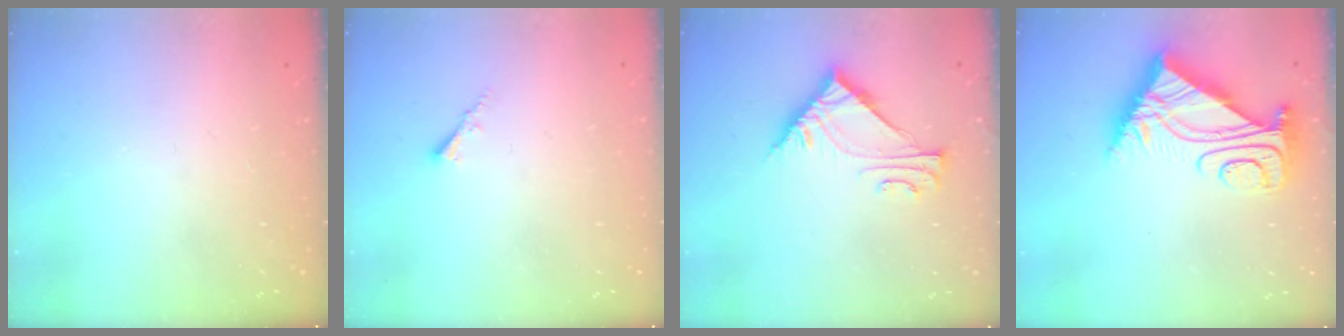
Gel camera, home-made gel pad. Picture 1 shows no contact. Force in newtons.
{"total": 1.7, "press": 1.6, "slide": 0.4}
{"total": 7.4, "press": 7.4, "slide": 0.4}
{"total": 11.1, "press": 11.1, "slide": 1.0}